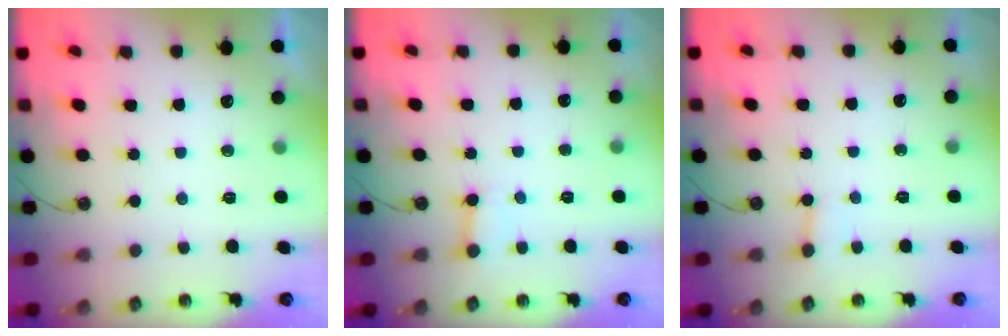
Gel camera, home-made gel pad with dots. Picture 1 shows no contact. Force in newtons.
{"total": 2.6, "press": 2.6, "slide": 0.3}
{"total": 2.7, "press": 2.7, "slide": 0.5}